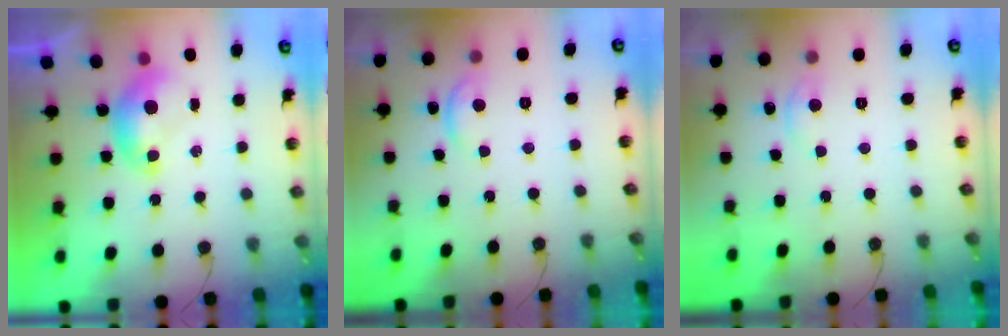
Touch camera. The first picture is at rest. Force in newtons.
{"total": 1.4, "press": 1.3, "slide": 0.4}
{"total": 1.3, "press": 1.2, "slide": 0.4}